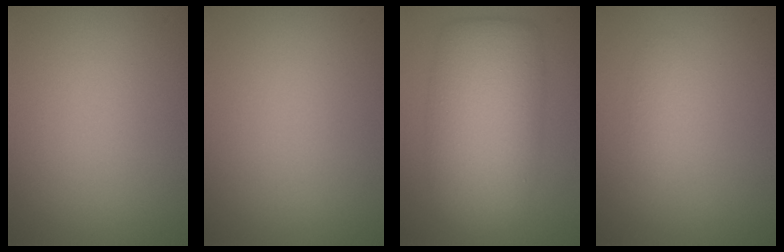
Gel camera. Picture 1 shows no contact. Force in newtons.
{"total": 0.0}
{"total": 8.7, "press": 8.7, "slide": 0.2}
{"total": 1.3, "press": 1.3, "slide": 0.0}